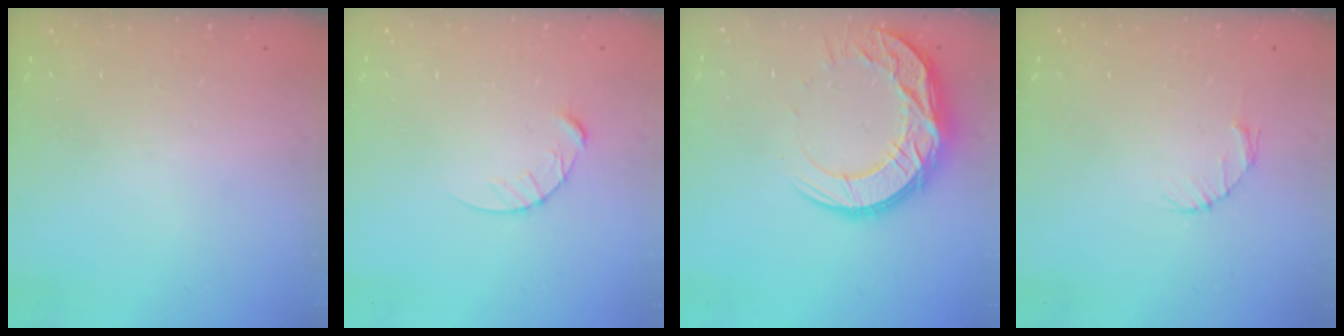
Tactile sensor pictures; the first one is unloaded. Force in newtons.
{"total": 5.7, "press": 5.7, "slide": 0.5}
{"total": 14.6, "press": 14.6, "slide": 1.1}
{"total": 2.7, "press": 2.7, "slide": 0.4}